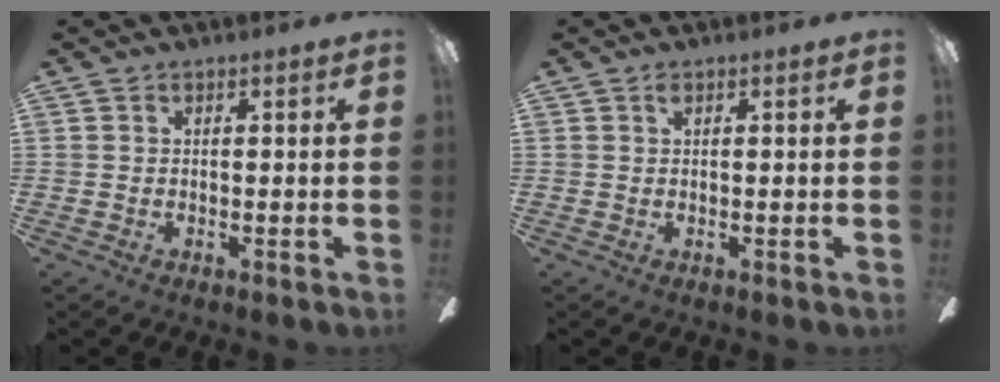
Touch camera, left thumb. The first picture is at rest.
{"total": 1.0, "force": [0.6, 0.4, 0.8], "torque": [-0.018, 0.004, 0.009]}